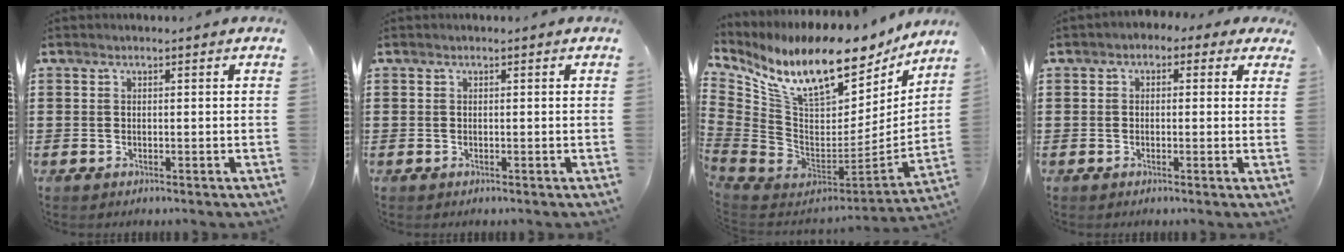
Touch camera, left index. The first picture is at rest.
{"total": 0.0}
{"total": 14.6, "force": [10.4, 5.2, 8.8], "torque": [-0.193, -0.082, 0.181]}
{"total": 1.5, "force": [-0.5, 1.2, 0.8], "torque": [-0.020, 0.007, -0.013]}